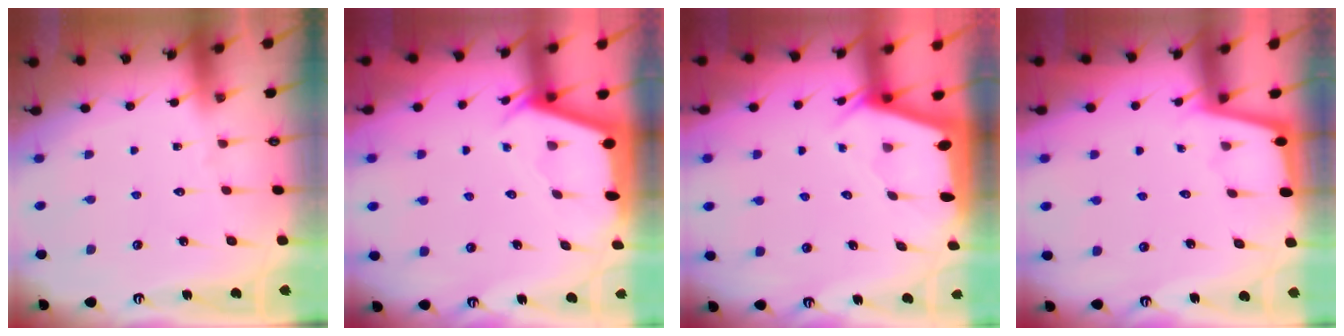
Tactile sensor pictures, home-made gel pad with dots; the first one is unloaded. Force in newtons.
{"total": 2.3, "press": 2.3, "slide": 0.3}
{"total": 2.2, "press": 2.2, "slide": 0.3}
{"total": 1.7, "press": 1.7, "slide": 0.2}